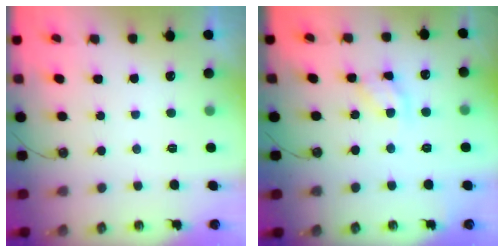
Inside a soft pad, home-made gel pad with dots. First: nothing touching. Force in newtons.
{"total": 10.6, "press": 10.5, "slide": 1.1}